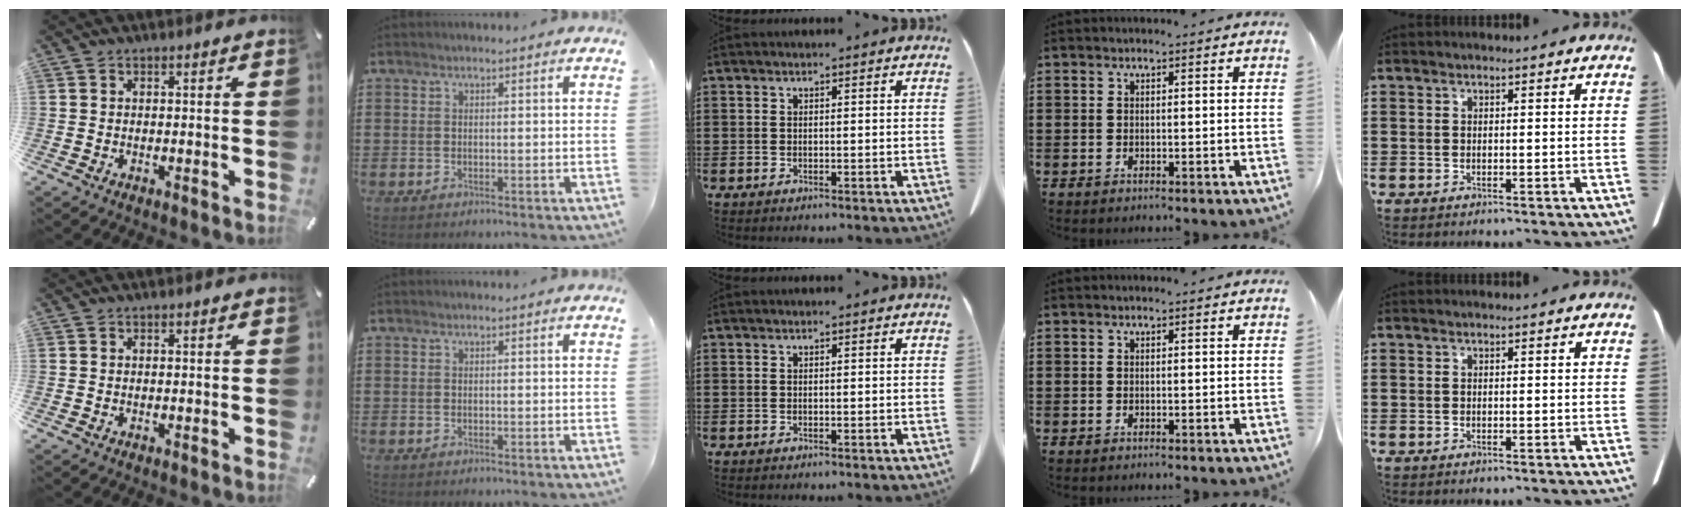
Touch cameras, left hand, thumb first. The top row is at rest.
{}